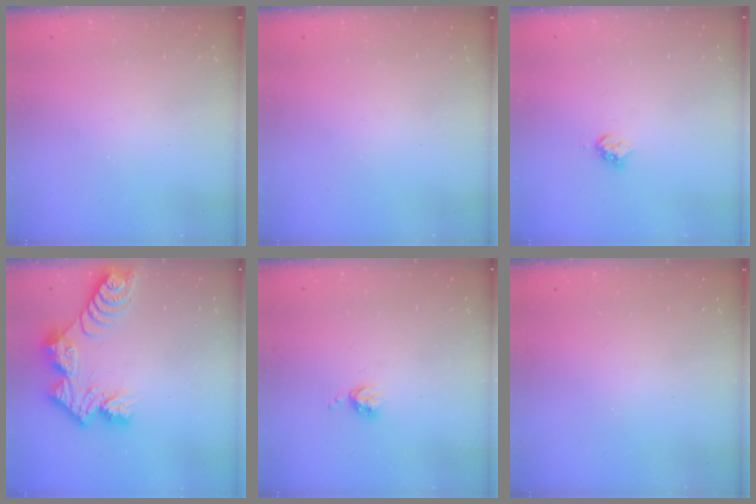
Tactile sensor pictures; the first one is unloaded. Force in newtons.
{"total": 0.0}
{"total": 3.1, "press": 3.1, "slide": 0.3}
{"total": 12.0, "press": 12.0, "slide": 1.0}
{"total": 3.8, "press": 3.8, "slide": 0.5}
{"total": 0.0}